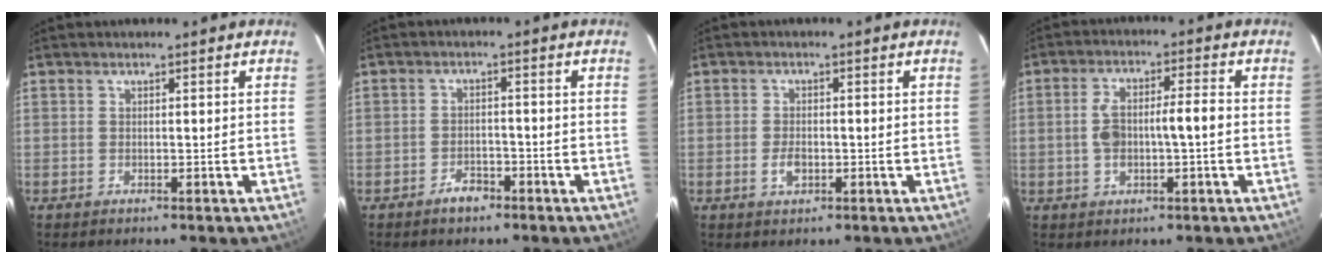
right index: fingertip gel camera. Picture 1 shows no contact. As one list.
[{"total": 3.0, "force": [-2.2, 1.5, 1.4], "torque": [-0.023, 0.005, -0.034]}, {"total": 2.6, "force": [-0.9, 1.3, 2.1], "torque": [-0.042, 0.002, -0.014]}, {"total": 7.2, "force": [-0.6, 2.0, 6.9], "torque": [-0.139, 0.022, -0.008]}]